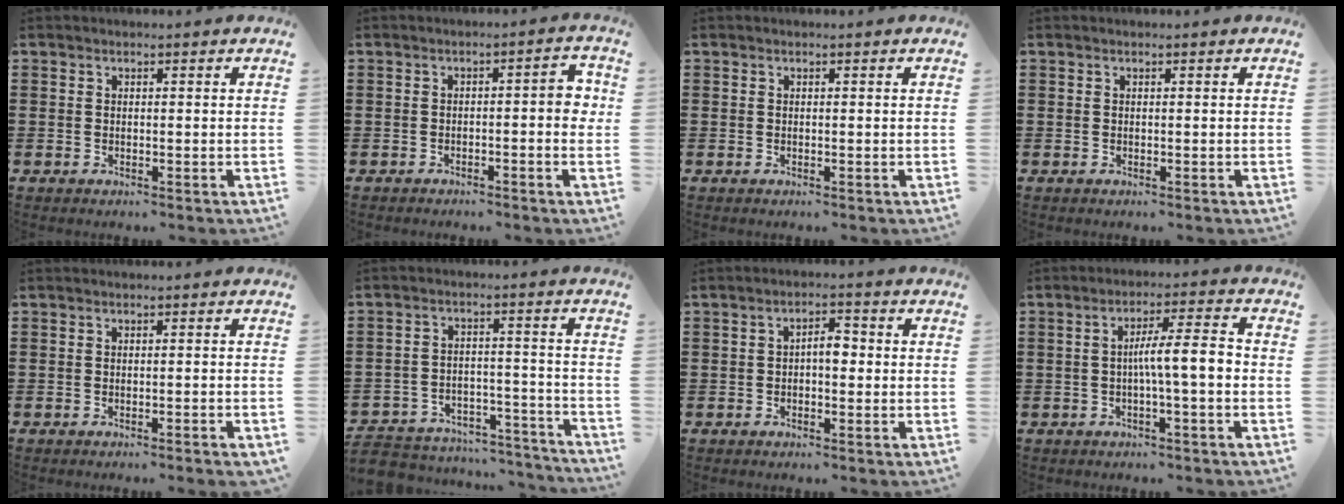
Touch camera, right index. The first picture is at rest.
{"total": 3.1, "force": [-0.9, 0.6, 2.9], "torque": [-0.040, 0.002, -0.021]}
{"total": 0.0}
{"total": 0.0}
{"total": 1.1, "force": [-0.8, -0.1, 0.7], "torque": [-0.012, -0.002, -0.016]}
{"total": 5.4, "force": [-5.2, 1.1, 0.8], "torque": [-0.019, 0.009, -0.106]}
{"total": 3.2, "force": [-0.3, 1.3, 2.9], "torque": [-0.055, 0.007, -0.008]}
{"total": 5.9, "force": [-0.9, 0.9, 5.8], "torque": [-0.105, 0.006, -0.020]}